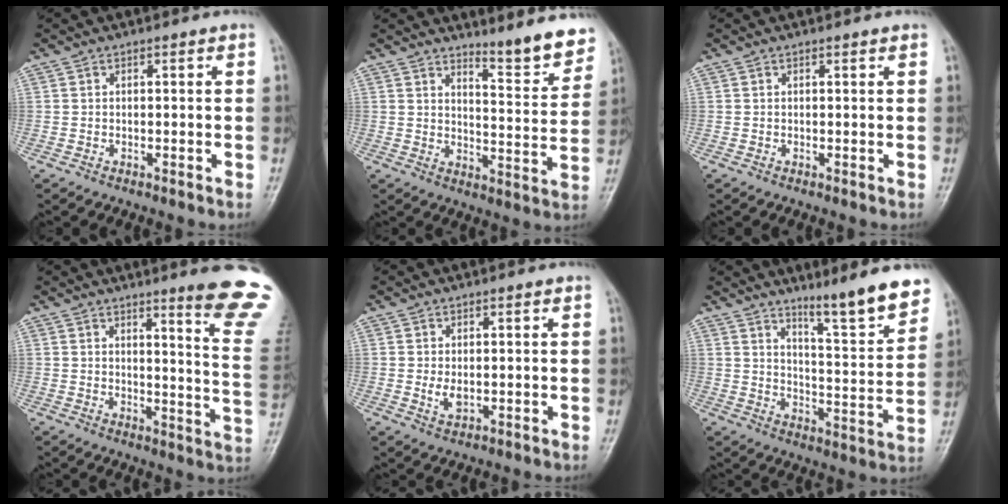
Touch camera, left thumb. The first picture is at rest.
{"total": 9.1, "force": [7.9, 1.3, 4.3], "torque": [-0.045, -0.071, 0.114]}
{"total": 0.6, "force": [0.5, 0.0, 0.4], "torque": [-0.008, 0.001, 0.008]}
{"total": 14.9, "force": [10.6, 0.6, 10.4], "torque": [-0.104, -0.088, 0.122]}
{"total": 2.7, "force": [0.1, 1.5, 2.3], "torque": [-0.037, -0.006, 0.008]}
{"total": 12.4, "force": [9.6, 1.1, 7.9], "torque": [-0.096, -0.071, 0.150]}